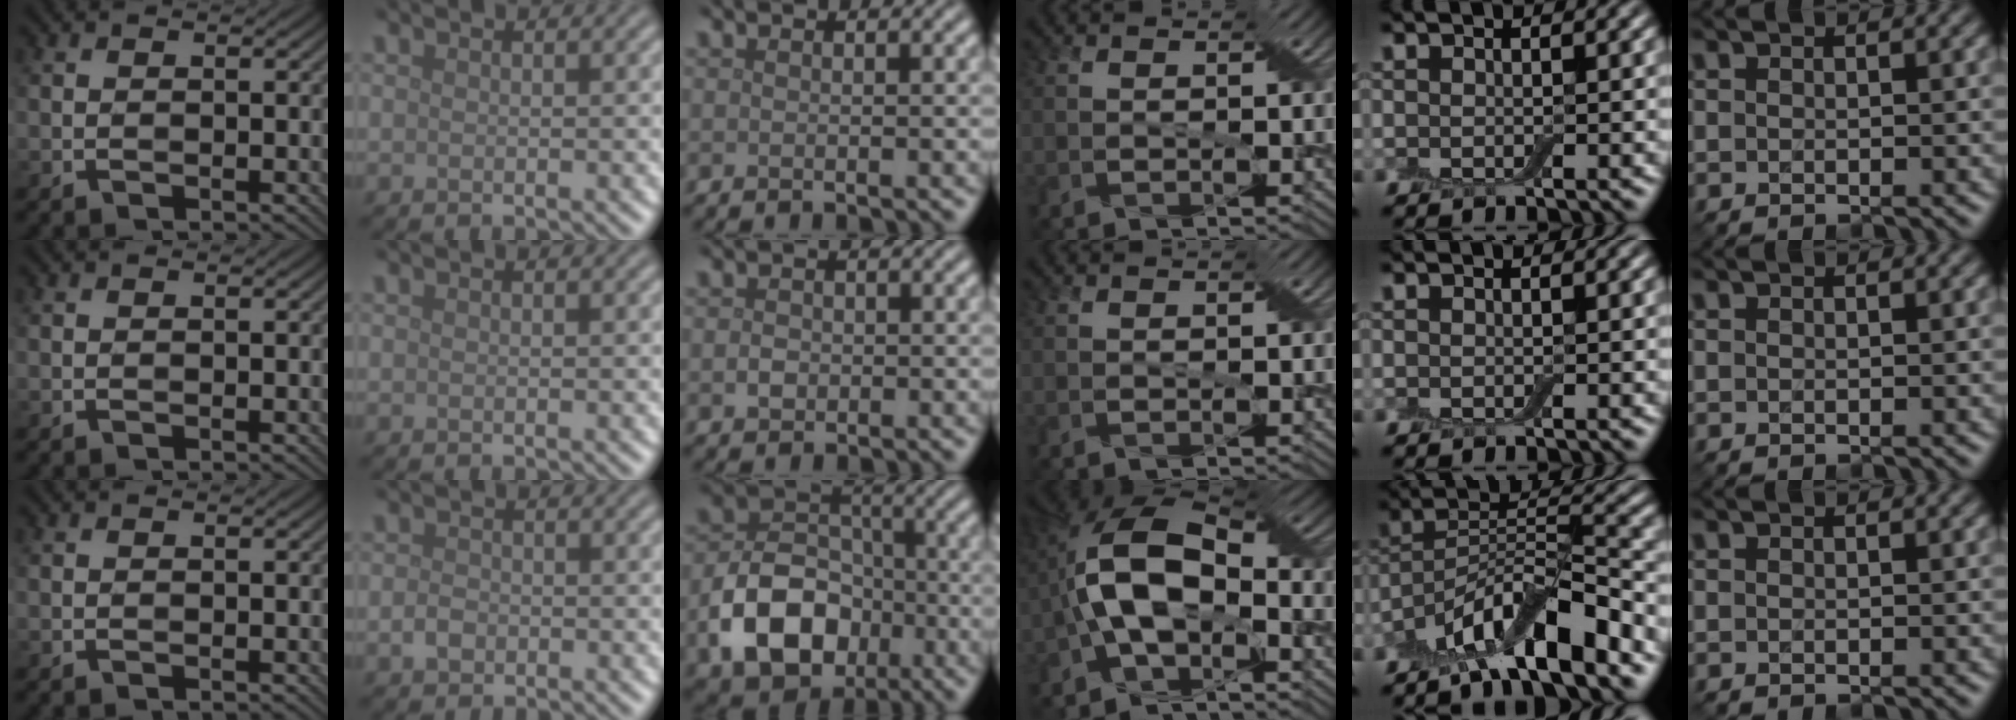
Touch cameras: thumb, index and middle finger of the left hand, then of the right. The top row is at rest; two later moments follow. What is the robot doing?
{"motion": "fold", "object": "apron"}